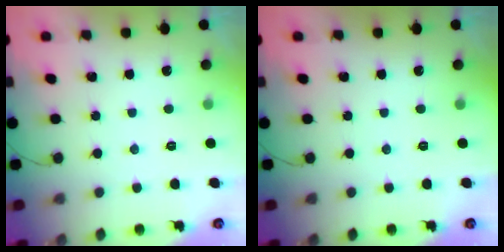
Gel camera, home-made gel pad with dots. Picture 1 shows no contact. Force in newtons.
{"total": 0.0}